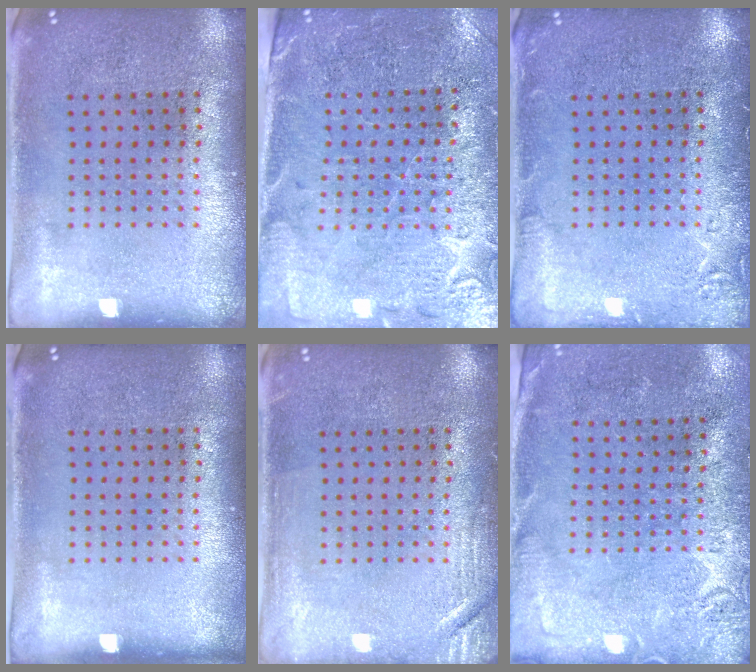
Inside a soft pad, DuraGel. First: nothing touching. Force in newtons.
{"total": 3.2, "press": 3.0, "slide": 0.9}
{"total": 2.0, "press": 2.0, "slide": 0.4}
{"total": 0.0}
{"total": 2.1, "press": 2.0, "slide": 0.4}
{"total": 2.6, "press": 2.4, "slide": 1.1}